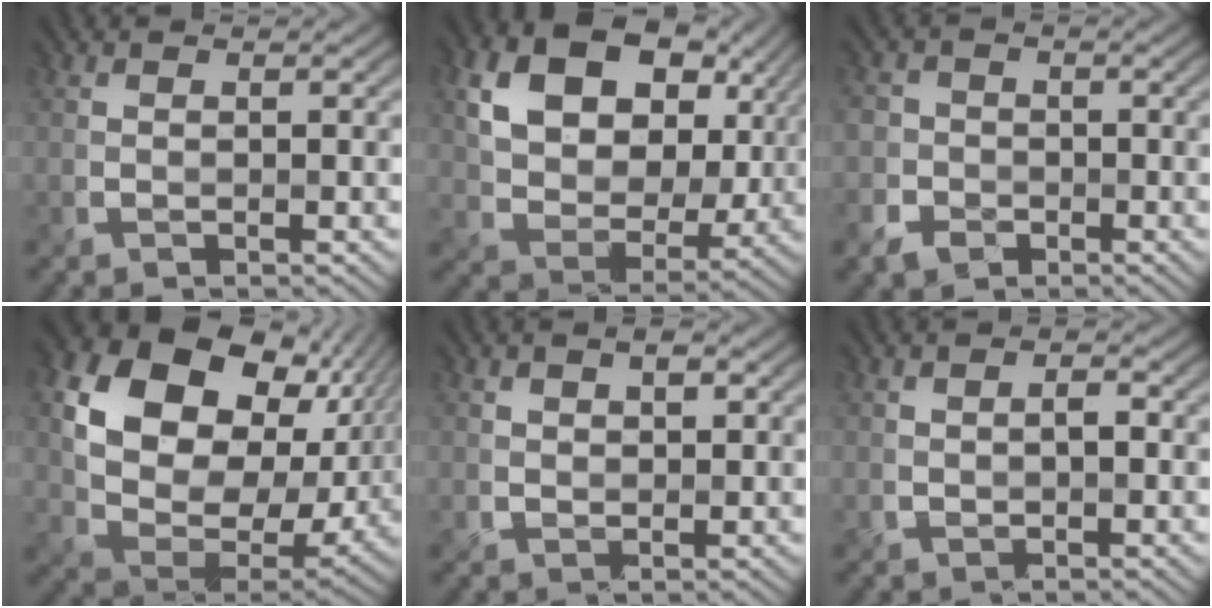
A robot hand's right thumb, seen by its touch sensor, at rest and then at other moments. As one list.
[{"total": 13.1, "force": [4.8, 9.3, 7.9], "torque": [-0.148, -0.003, 0.084]}, {"total": 4.9, "force": [-2.2, 4.3, 0.6], "torque": [-0.016, -0.004, -0.072]}, {"total": 20.1, "force": [6.3, 14.3, 12.6], "torque": [-0.273, 0.004, 0.164]}, {"total": 2.3, "force": [1.0, 1.4, 1.5], "torque": [-0.028, 0.002, 0.017]}, {"total": 1.6, "force": [-0.1, 1.0, 1.2], "torque": [-0.023, 0.001, -0.004]}]